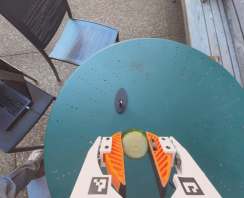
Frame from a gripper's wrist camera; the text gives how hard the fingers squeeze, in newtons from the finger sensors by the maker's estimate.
{"total": 10.0, "left": 9.7, "right": 10.3}